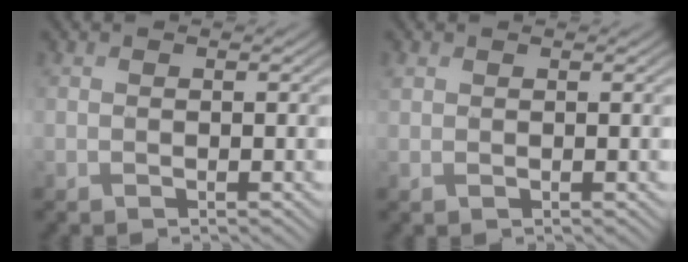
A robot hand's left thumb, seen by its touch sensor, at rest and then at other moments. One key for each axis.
{"total": 0.7, "fx": 0.5, "fy": 0.3, "fz": 0.3, "tx": -0.012, "ty": 0.000, "tz": 0.011}